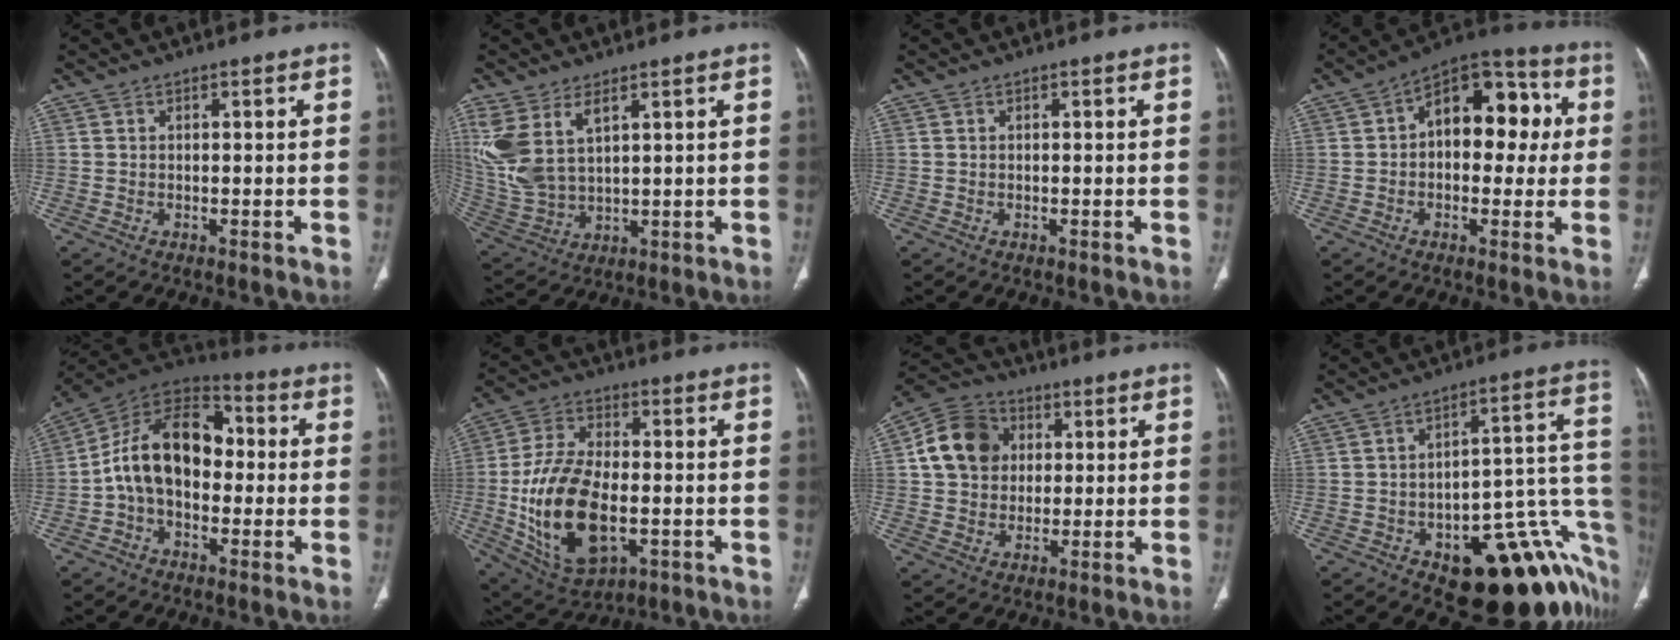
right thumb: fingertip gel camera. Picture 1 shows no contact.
{"total": 12.3, "force": [5.4, 6.5, 9.0], "torque": [-0.210, -0.015, 0.129]}
{"total": 0.0}
{"total": 15.1, "force": [2.0, 9.4, 11.7], "torque": [-0.113, 0.038, 0.017]}
{"total": 15.9, "force": [-0.8, 10.5, 12.0], "torque": [-0.184, 0.049, -0.026]}
{"total": 19.4, "force": [-3.4, 10.7, 15.9], "torque": [-0.299, 0.005, -0.044]}
{"total": 12.1, "force": [2.4, 10.1, 6.1], "torque": [-0.095, 0.008, 0.033]}
{"total": 24.3, "force": [-10.2, 10.9, 19.2], "torque": [-0.143, 0.083, -0.125]}